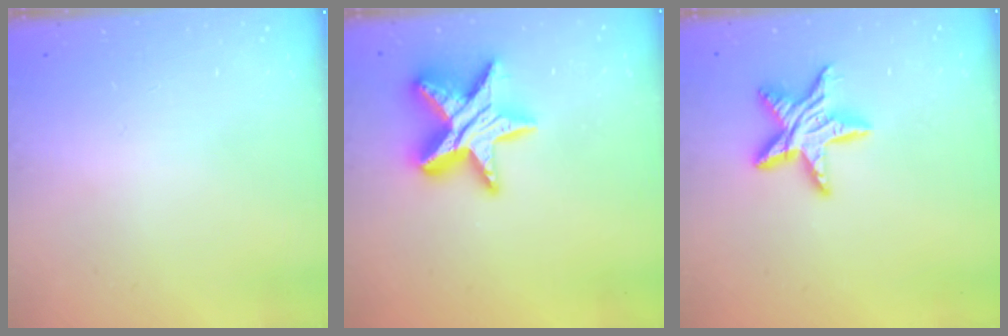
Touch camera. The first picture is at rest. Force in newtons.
{"total": 16.4, "press": 16.4, "slide": 1.1}
{"total": 11.6, "press": 11.6, "slide": 0.4}